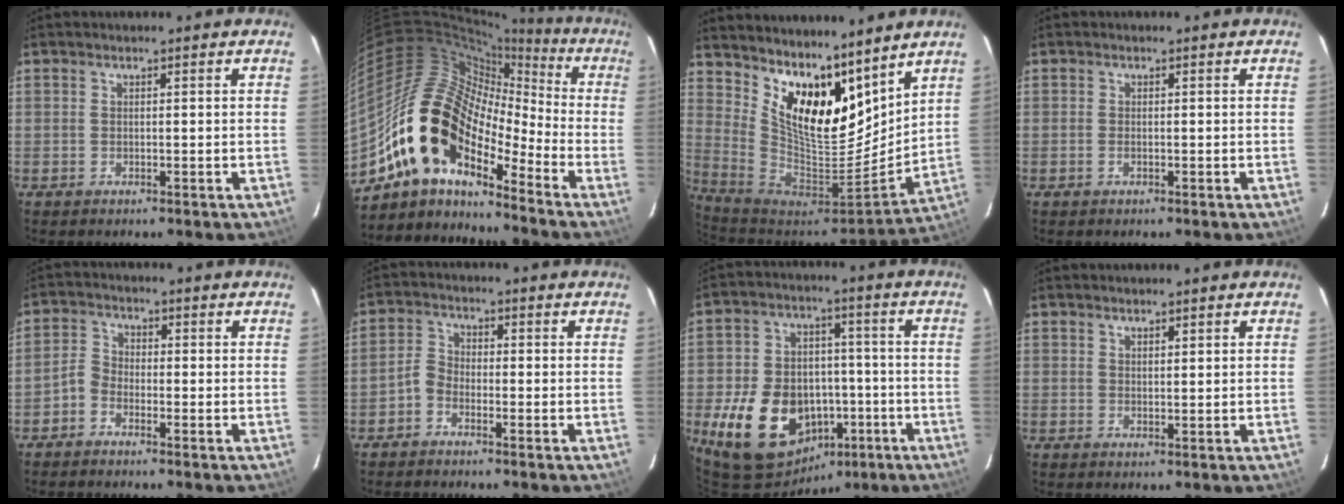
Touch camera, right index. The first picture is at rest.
{"total": 16.3, "force": [-10.5, 7.8, 9.8], "torque": [-0.163, 0.000, -0.215]}
{"total": 16.7, "force": [11.6, 6.7, 10.0], "torque": [-0.183, -0.015, 0.217]}
{"total": 0.8, "force": [-0.2, 0.3, 0.6], "torque": [-0.014, 0.000, -0.005]}
{"total": 2.7, "force": [-1.9, 1.7, 0.9], "torque": [-0.020, 0.011, -0.043]}
{"total": 2.7, "force": [-1.9, 1.6, 1.1], "torque": [-0.026, 0.012, -0.042]}
{"total": 18.6, "force": [-7.1, 13.6, 10.6], "torque": [-0.231, 0.025, -0.091]}
{"total": 1.4, "force": [1.2, 0.4, 0.6], "torque": [-0.008, 0.001, 0.020]}